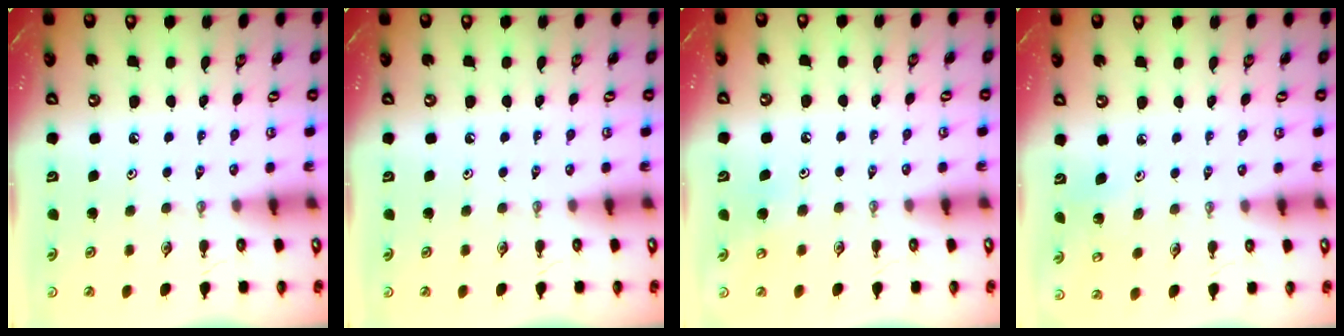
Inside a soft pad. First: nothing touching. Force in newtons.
{"total": 0.0}
{"total": 5.5, "press": 5.5, "slide": 0.4}
{"total": 3.5, "press": 3.5, "slide": 0.3}